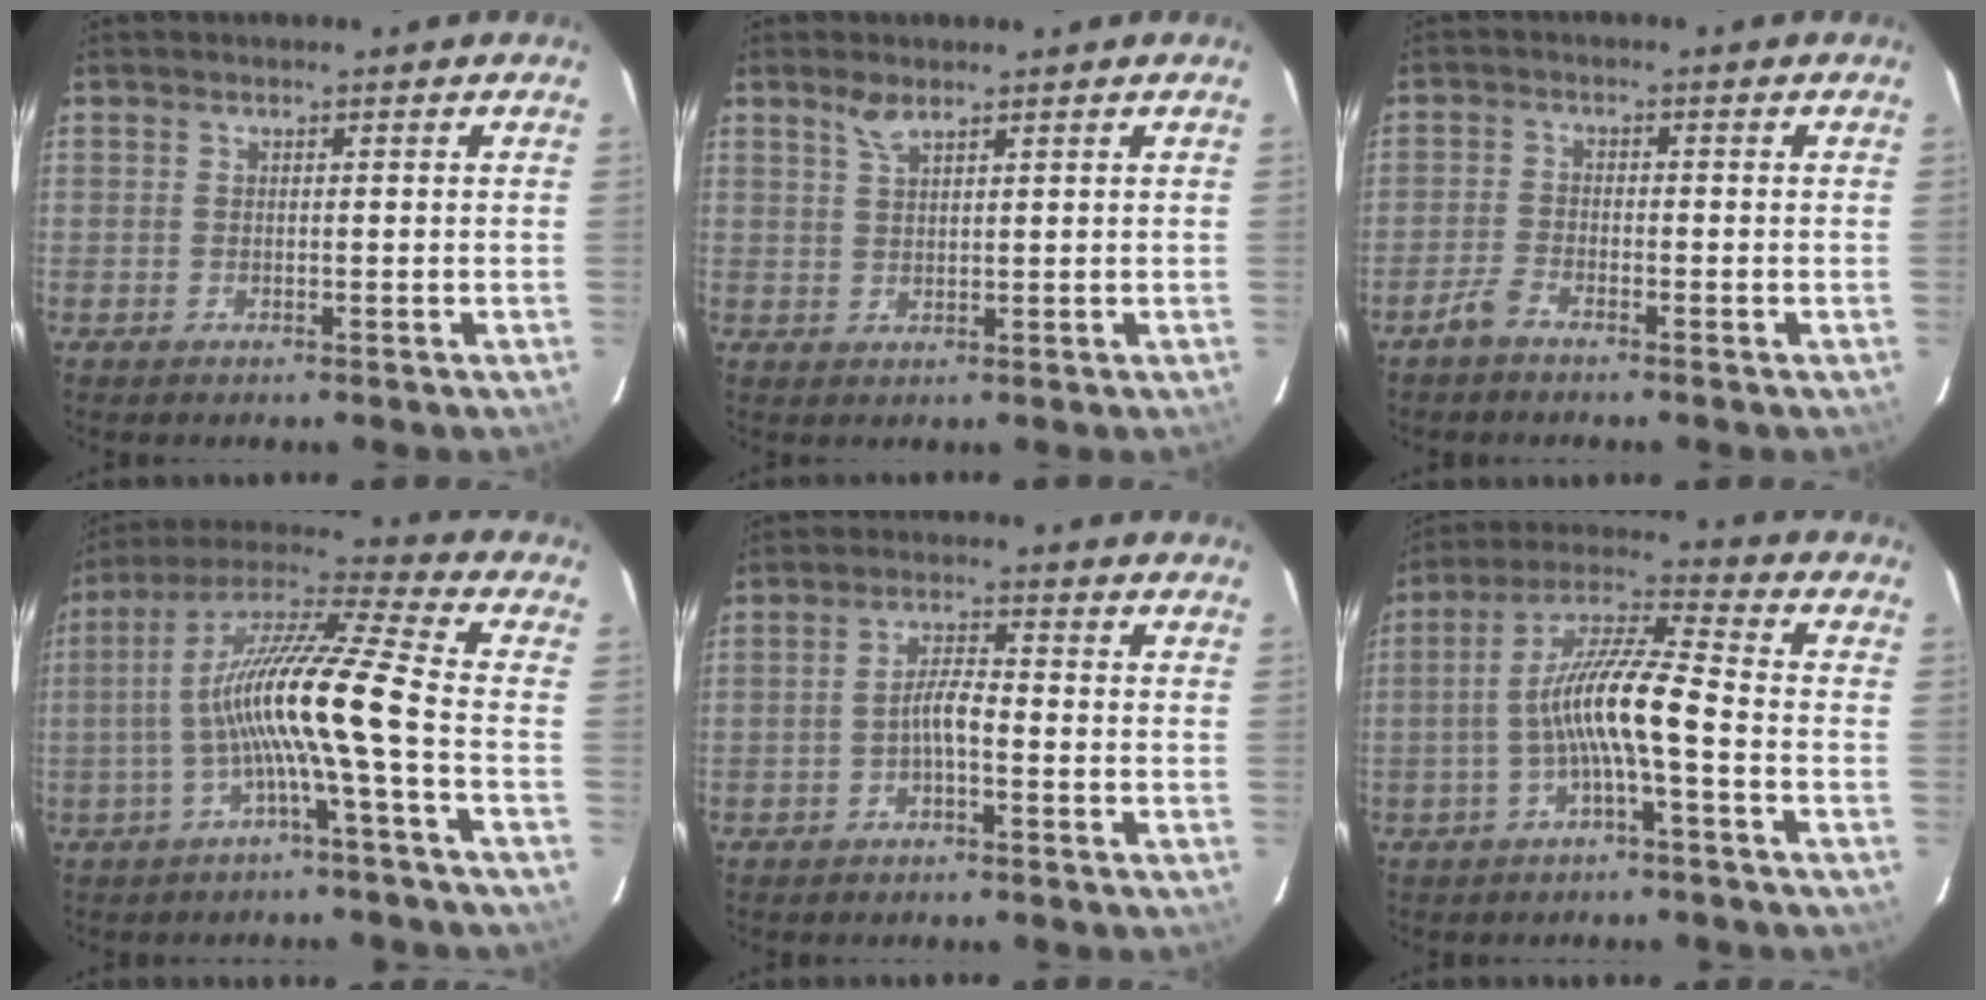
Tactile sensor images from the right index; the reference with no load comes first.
{"total": 2.5, "force": [1.9, 0.7, 1.4], "torque": [-0.028, 0.004, 0.038]}
{"total": 3.0, "force": [-2.4, 0.9, 1.4], "torque": [-0.046, 0.003, -0.052]}
{"total": 13.3, "force": [-3.6, -1.0, 12.8], "torque": [-0.239, 0.011, -0.069]}
{"total": 3.3, "force": [-1.7, 0.6, 2.7], "torque": [-0.055, 0.010, -0.033]}
{"total": 9.9, "force": [-3.0, 0.8, 9.4], "torque": [-0.198, 0.018, -0.059]}